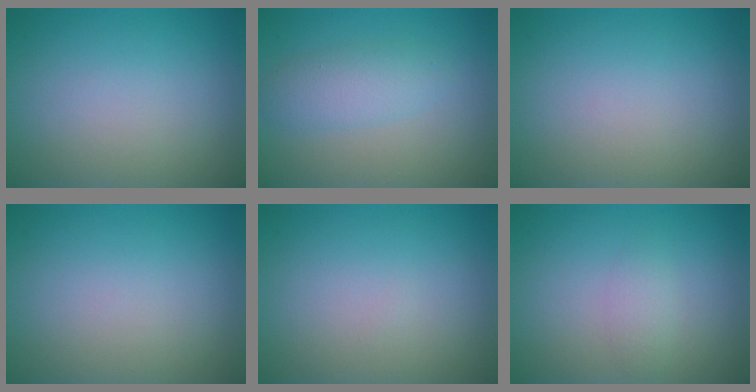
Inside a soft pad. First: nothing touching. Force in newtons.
{"total": 2.8, "press": 2.8, "slide": 0.2}
{"total": 0.0}
{"total": 0.0}
{"total": 0.0}
{"total": 1.2, "press": 1.2, "slide": 0.1}